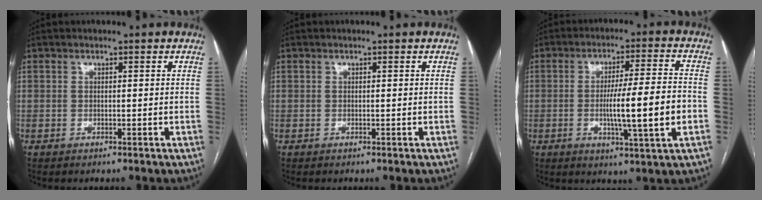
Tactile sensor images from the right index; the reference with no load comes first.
{"total": 0.0}
{"total": 11.6, "force": [-2.3, 0.1, 11.4], "torque": [-0.186, -0.004, -0.040]}